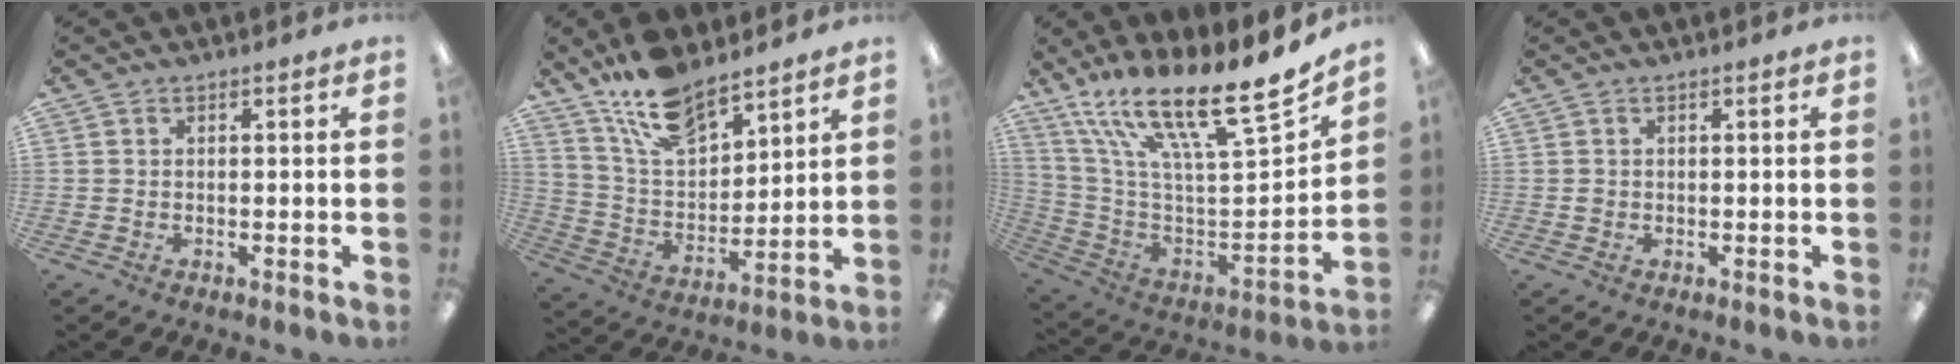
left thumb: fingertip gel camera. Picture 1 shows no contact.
{"total": 14.5, "force": [11.6, 5.9, 6.5], "torque": [-0.132, -0.061, 0.214]}
{"total": 22.0, "force": [15.9, 4.4, 14.5], "torque": [-0.237, -0.124, 0.260]}
{"total": 0.8, "force": [0.1, 0.8, 0.2], "torque": [-0.006, 0.005, 0.001]}